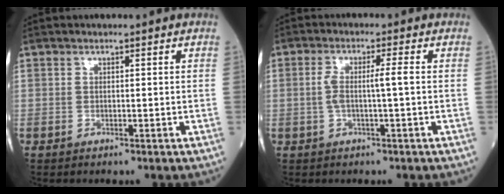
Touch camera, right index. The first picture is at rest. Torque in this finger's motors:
{"motor_torque": [0.64, 0.15, 0.42, 0.12]}